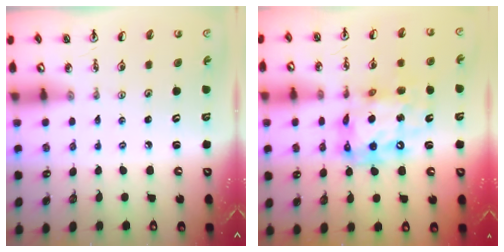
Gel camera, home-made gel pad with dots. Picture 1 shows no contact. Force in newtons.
{"total": 15.9, "press": 15.8, "slide": 1.7}